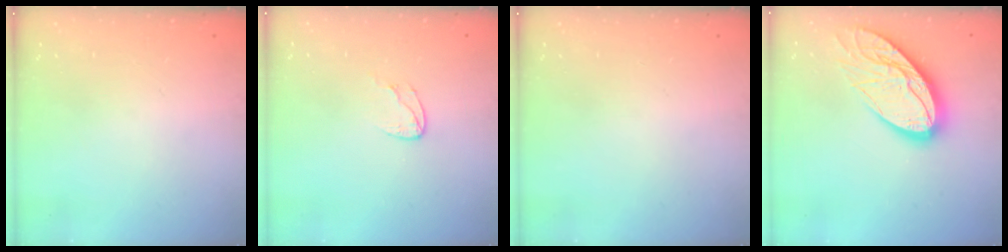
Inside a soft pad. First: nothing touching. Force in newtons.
{"total": 5.8, "press": 5.8, "slide": 0.5}
{"total": 0.0}
{"total": 16.8, "press": 16.7, "slide": 1.4}